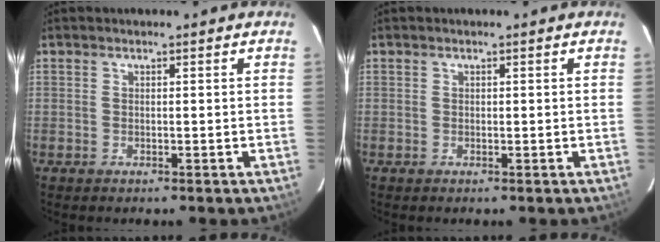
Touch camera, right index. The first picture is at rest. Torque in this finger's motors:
{"motor_torque": [0.25, 0.20, -0.01, 0.01]}